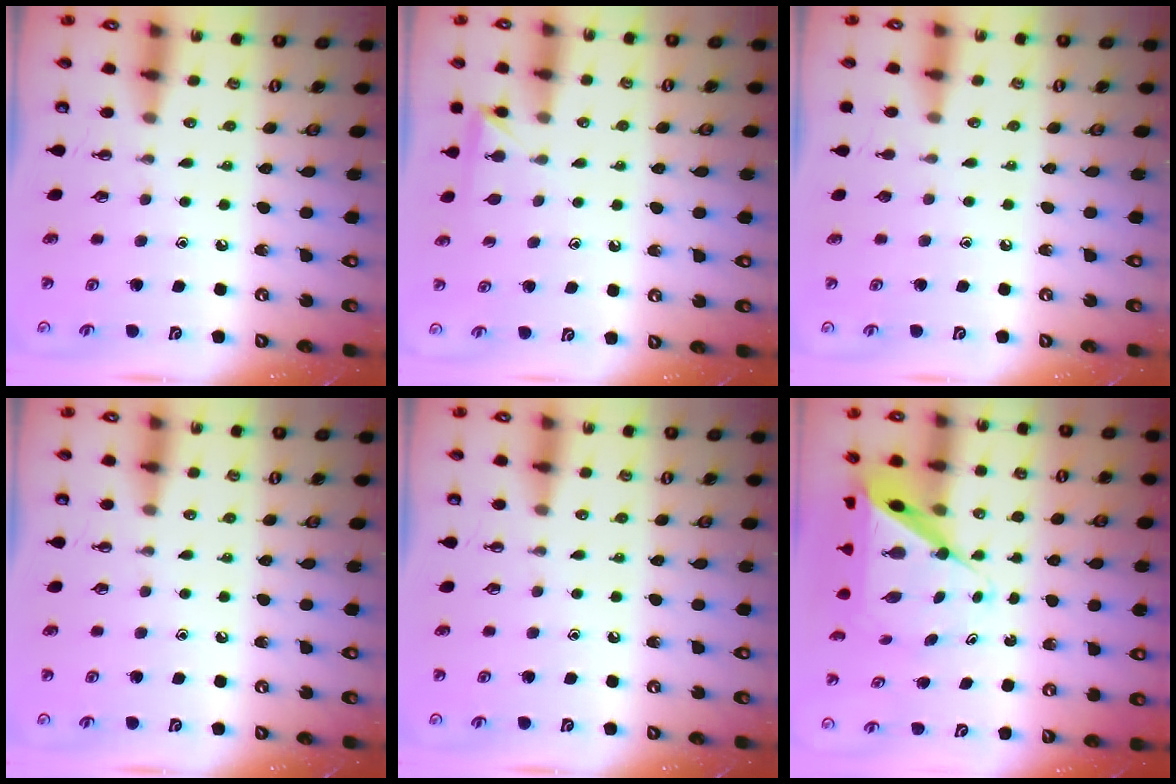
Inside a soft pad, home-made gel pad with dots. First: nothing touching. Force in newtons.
{"total": 2.9, "press": 2.9, "slide": 0.3}
{"total": 0.0}
{"total": 0.0}
{"total": 0.0}
{"total": 10.0, "press": 9.9, "slide": 0.9}